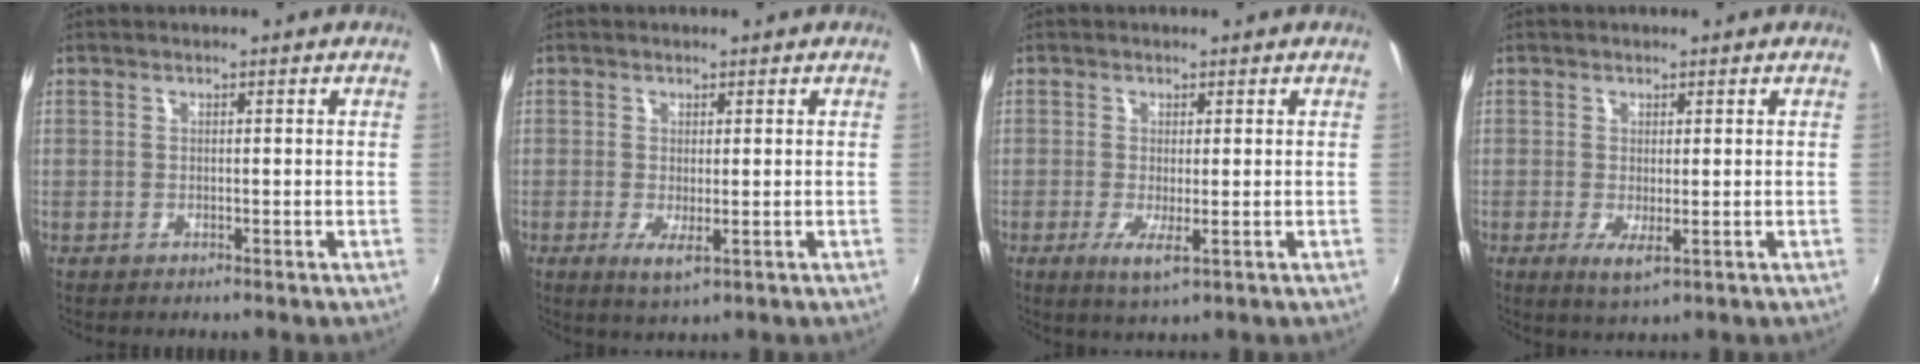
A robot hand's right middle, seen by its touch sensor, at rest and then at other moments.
{"total": 3.2, "force": [-0.6, 0.8, 3.0], "torque": [-0.055, -0.014, -0.008]}
{"total": 3.7, "force": [-0.9, 0.5, 3.5], "torque": [-0.072, -0.015, -0.016]}
{"total": 3.2, "force": [-0.5, 0.8, 3.0], "torque": [-0.055, -0.014, -0.007]}